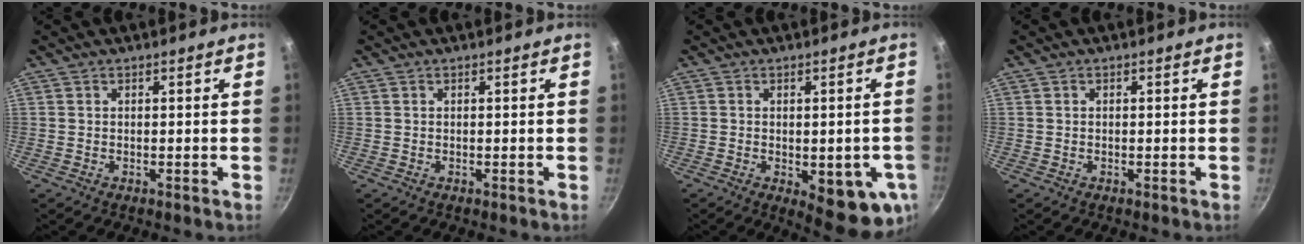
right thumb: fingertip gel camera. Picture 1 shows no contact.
{"total": 0.0}
{"total": 12.2, "force": [-3.4, 4.9, 10.7], "torque": [-0.099, -0.011, -0.035]}
{"total": 0.0}